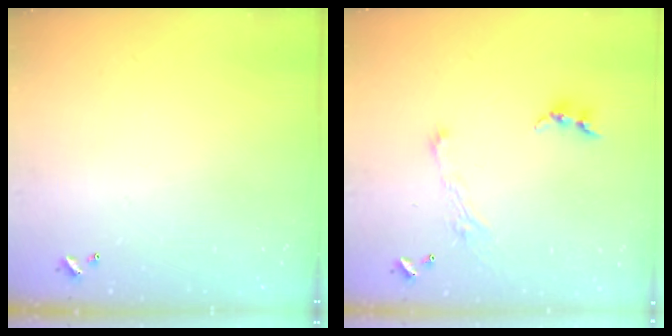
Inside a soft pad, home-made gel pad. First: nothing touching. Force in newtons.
{"total": 2.7, "press": 2.7, "slide": 0.4}